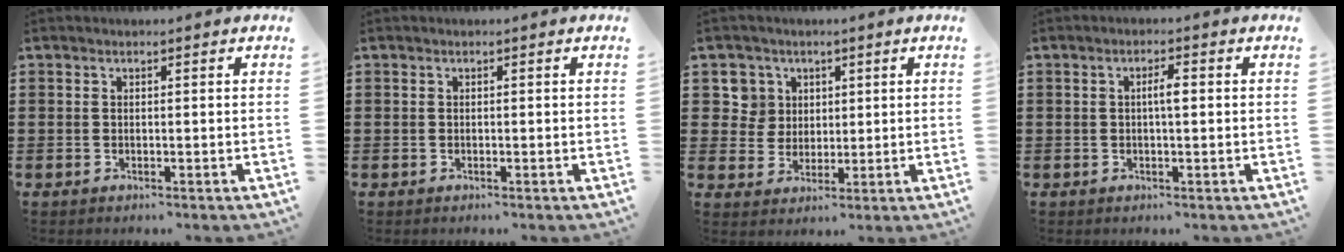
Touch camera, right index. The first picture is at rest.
{"total": 0.0}
{"total": 5.4, "force": [2.1, 5.0, 0.4], "torque": [-0.029, 0.014, 0.037]}
{"total": 2.4, "force": [0.1, 0.5, 2.4], "torque": [-0.046, 0.000, 0.001]}